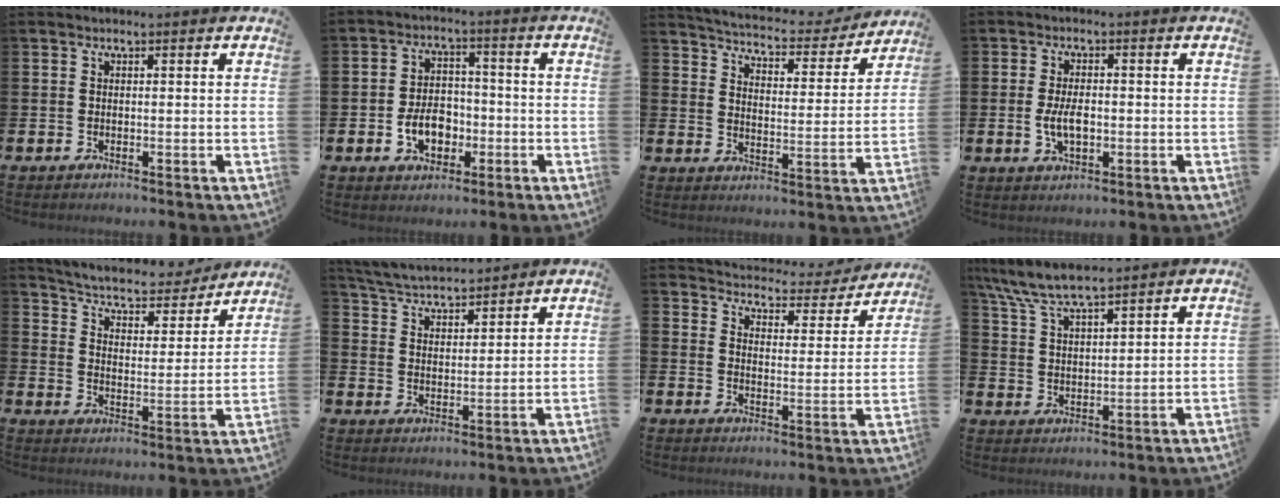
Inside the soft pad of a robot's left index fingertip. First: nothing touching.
{"total": 5.8, "force": [-1.9, 4.1, 3.7], "torque": [-0.049, 0.006, -0.040]}
{"total": 5.3, "force": [5.2, 0.8, 0.8], "torque": [-0.040, -0.044, 0.085]}
{"total": 4.1, "force": [-0.4, 2.1, 3.5], "torque": [-0.062, -0.002, -0.011]}
{"total": 5.5, "force": [5.2, 1.4, 1.2], "torque": [-0.049, -0.044, 0.082]}
{"total": 4.8, "force": [4.7, 0.6, 0.3], "torque": [-0.032, -0.030, 0.085]}
{"total": 4.1, "force": [4.0, 1.0, 0.3], "torque": [-0.027, -0.037, 0.060]}
{"total": 7.1, "force": [6.6, 0.9, 2.5], "torque": [-0.078, -0.022, 0.120]}